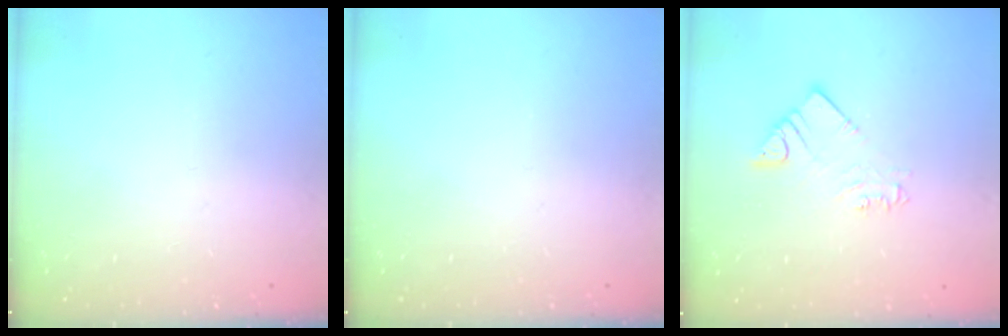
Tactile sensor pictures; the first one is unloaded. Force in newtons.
{"total": 0.0}
{"total": 3.4, "press": 3.4, "slide": 0.2}